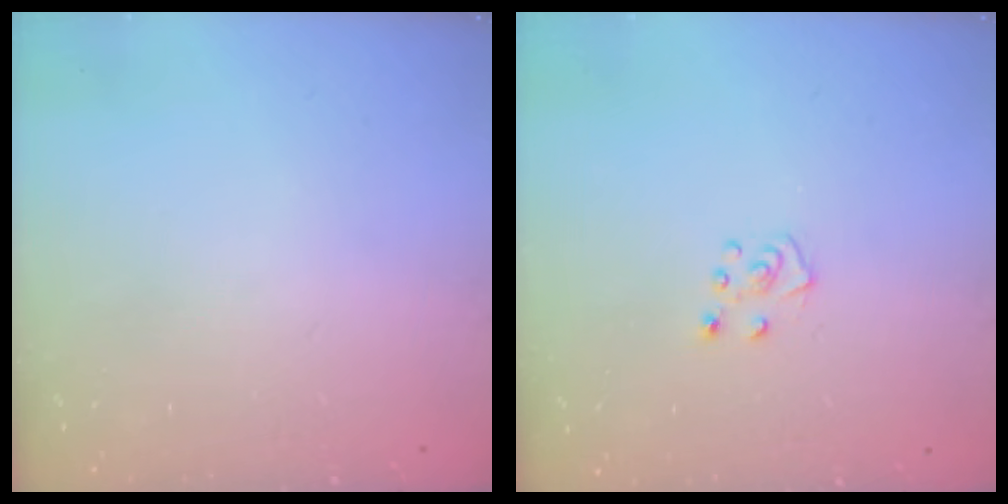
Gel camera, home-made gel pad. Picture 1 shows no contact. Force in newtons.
{"total": 4.6, "press": 4.6, "slide": 0.5}